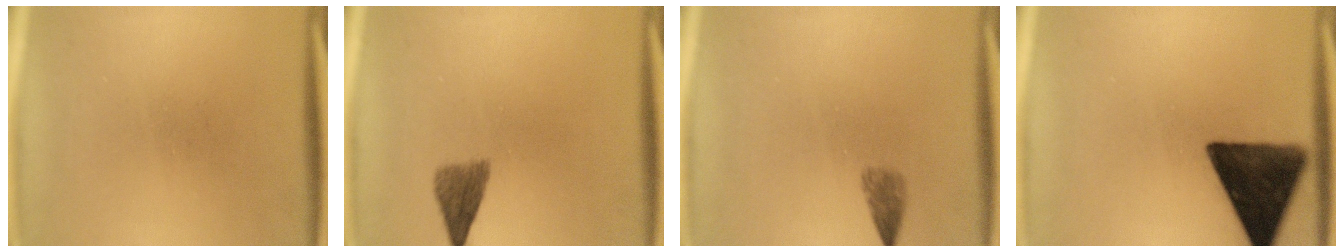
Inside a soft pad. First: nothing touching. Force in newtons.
{"total": 3.4}
{"total": 1.8}
{"total": 15.0}